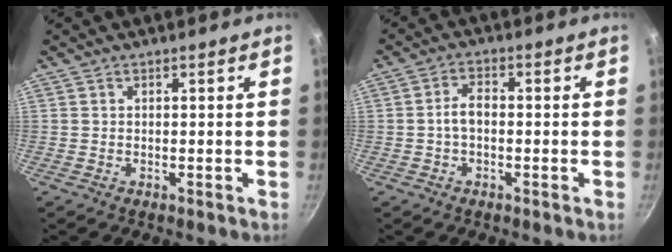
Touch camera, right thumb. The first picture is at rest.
{"total": 3.6, "force": [-0.6, 2.1, 2.9], "torque": [-0.050, 0.019, -0.015]}